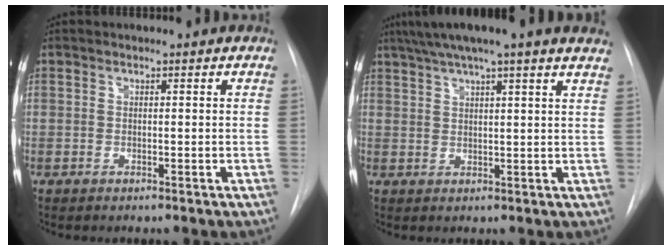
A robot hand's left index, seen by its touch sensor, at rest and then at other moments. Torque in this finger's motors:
{"motor_torque": [1.07, -1.07, 0.49, 0.18]}